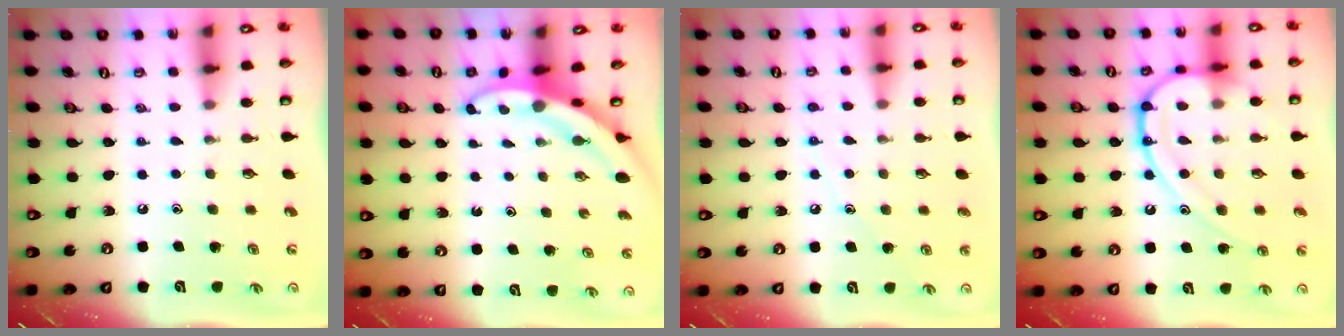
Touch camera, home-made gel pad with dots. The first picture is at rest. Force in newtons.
{"total": 3.1, "press": 3.1, "slide": 0.3}
{"total": 7.2, "press": 7.2, "slide": 0.7}
{"total": 15.2, "press": 15.1, "slide": 1.5}